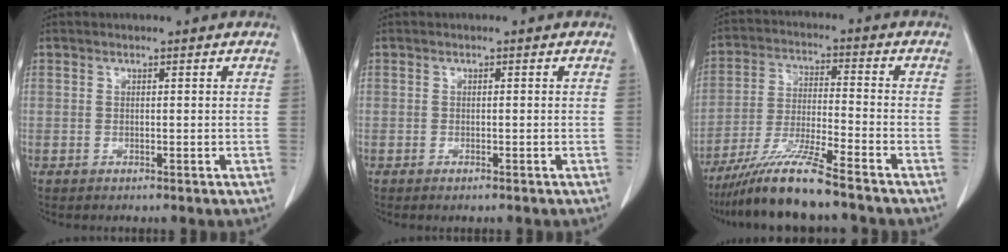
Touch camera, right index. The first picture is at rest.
{"total": 1.0, "force": [-0.7, 0.1, 0.6], "torque": [-0.012, -0.002, -0.010]}
{"total": 10.8, "force": [-8.7, -0.8, 6.3], "torque": [-0.121, -0.027, -0.162]}